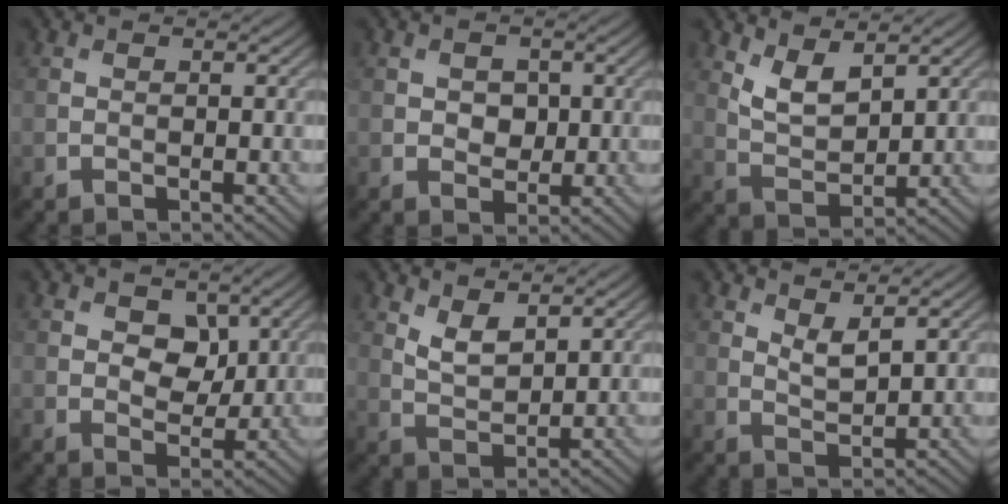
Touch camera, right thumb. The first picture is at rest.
{"total": 2.5, "force": [0.2, 2.1, 1.4], "torque": [-0.030, -0.004, -0.003]}
{"total": 5.1, "force": [3.2, 2.2, 3.3], "torque": [-0.076, -0.011, 0.066]}
{"total": 4.7, "force": [1.6, 3.2, 3.0], "torque": [-0.049, -0.007, 0.015]}
{"total": 3.6, "force": [2.3, 1.5, 2.3], "torque": [-0.054, -0.011, 0.049]}
{"total": 2.9, "force": [2.0, 0.9, 1.9], "torque": [-0.040, -0.009, 0.041]}